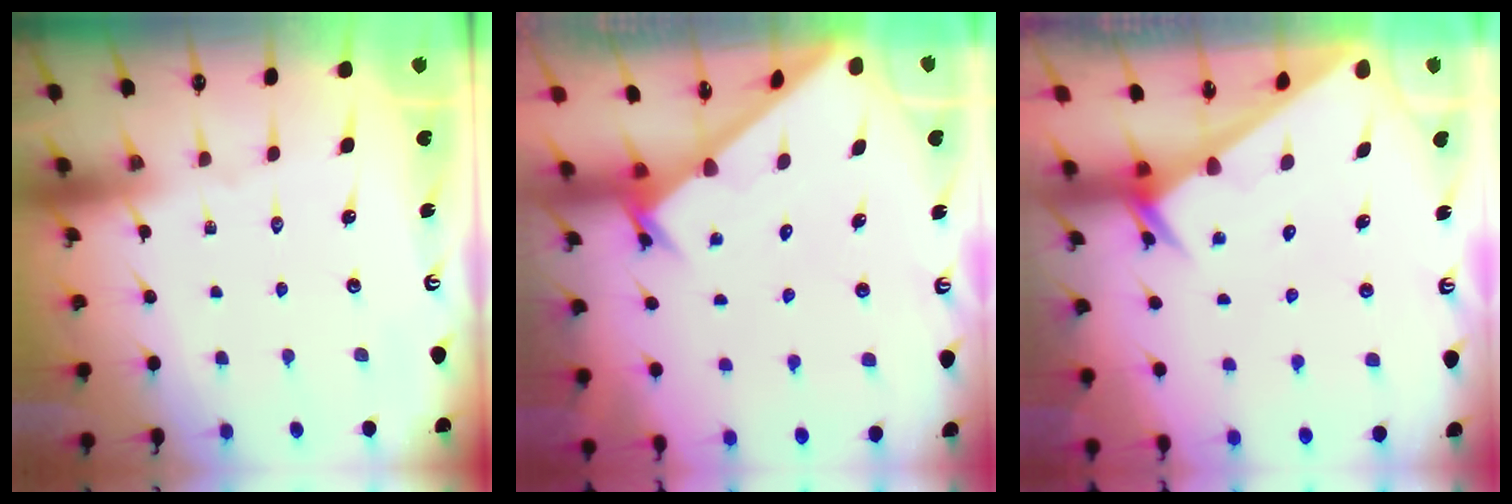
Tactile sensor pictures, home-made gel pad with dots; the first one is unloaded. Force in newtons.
{"total": 2.5, "press": 2.5, "slide": 0.2}
{"total": 2.4, "press": 2.4, "slide": 0.0}